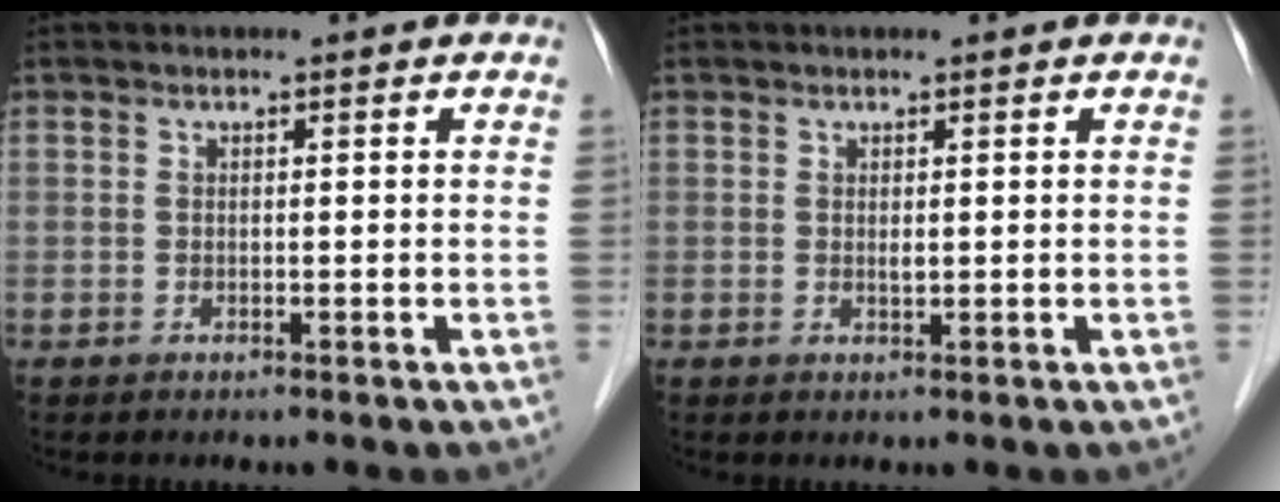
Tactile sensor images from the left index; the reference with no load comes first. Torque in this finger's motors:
{"motor_torque": [-0.05, 0.02, 0.04, 0.02]}